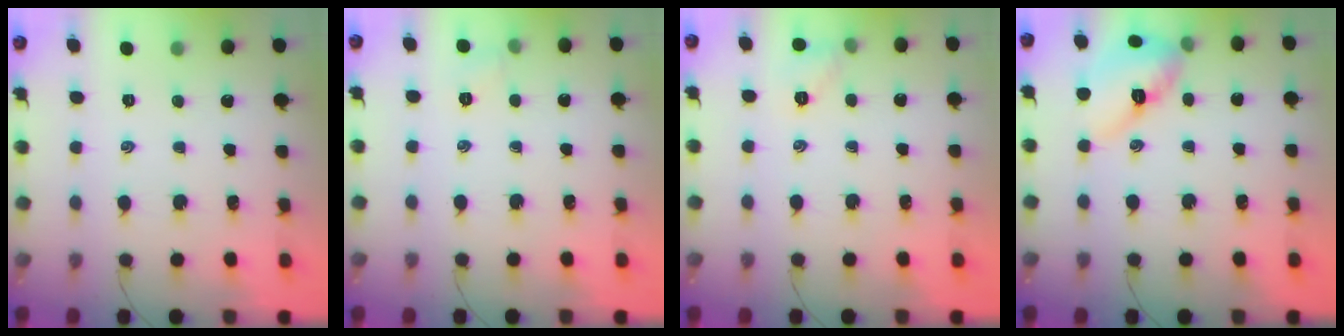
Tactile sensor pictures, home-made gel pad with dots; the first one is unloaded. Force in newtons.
{"total": 4.7, "press": 4.6, "slide": 1.0}
{"total": 5.7, "press": 5.6, "slide": 1.1}
{"total": 13.0, "press": 12.9, "slide": 1.6}